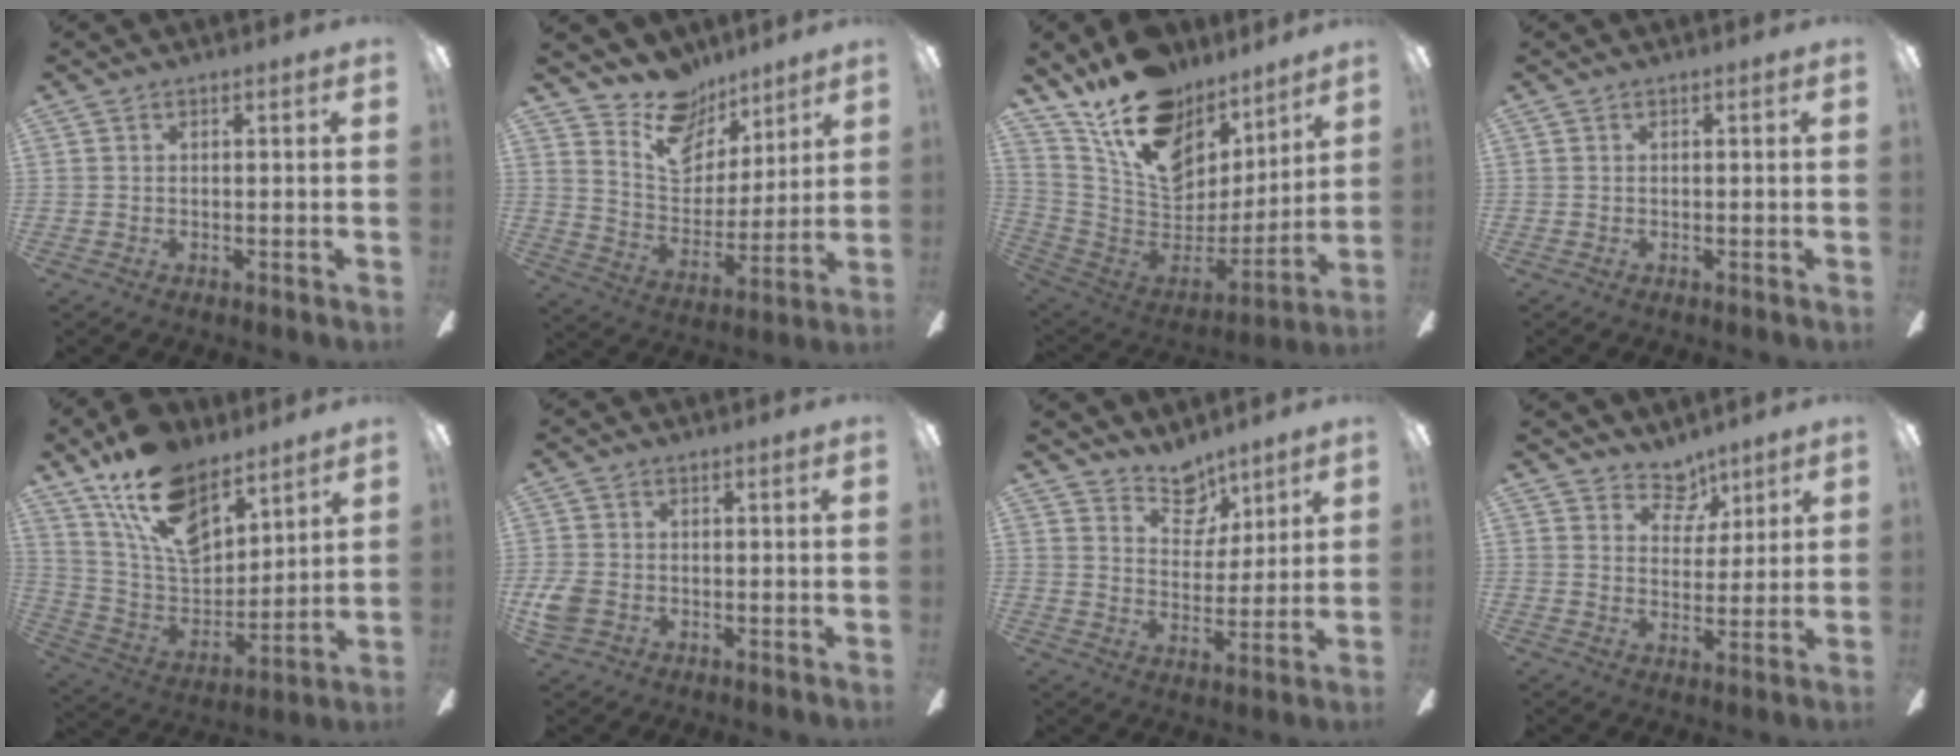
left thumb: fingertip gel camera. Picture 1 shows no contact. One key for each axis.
{"total": 15.1, "fx": 11.7, "fy": 8.5, "fz": 4.4, "tx": -0.086, "ty": -0.082, "tz": 0.222}
{"total": 18.9, "fx": 12.4, "fy": 11.1, "fz": 8.9, "tx": -0.163, "ty": -0.087, "tz": 0.229}
{"total": 0.0}
{"total": 18.7, "fx": 12.7, "fy": 9.5, "fz": 9.9, "tx": -0.187, "ty": -0.067, "tz": 0.235}
{"total": 5.1, "fx": -1.3, "fy": 4.0, "fz": 2.9, "tx": -0.065, "ty": 0.008, "tz": -0.022}
{"total": 9.1, "fx": 7.3, "fy": 4.9, "fz": 2.4, "tx": -0.037, "ty": -0.050, "tz": 0.135}
{"total": 7.4, "fx": 5.5, "fy": 4.6, "fz": 2.0, "tx": -0.021, "ty": -0.034, "tz": 0.099}